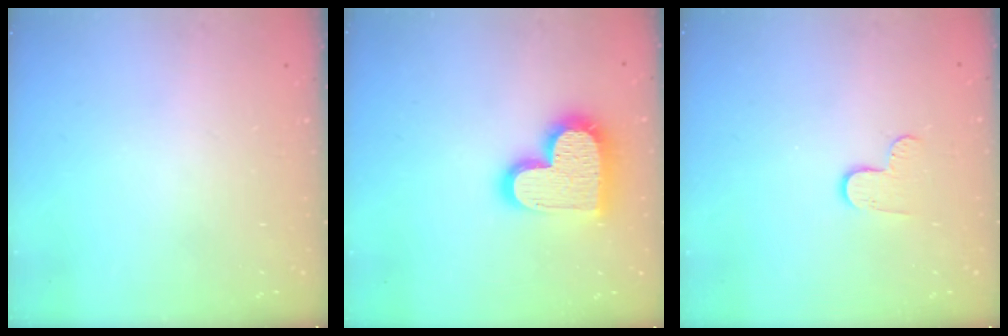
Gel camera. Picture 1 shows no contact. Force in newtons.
{"total": 18.1, "press": 18.1, "slide": 1.3}
{"total": 5.6, "press": 5.6, "slide": 0.5}